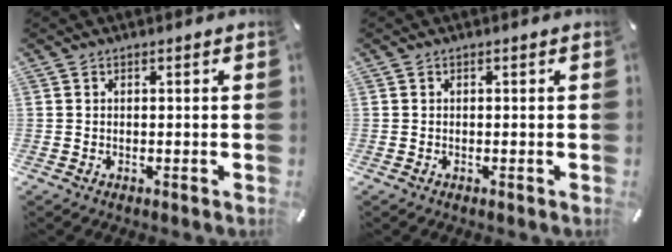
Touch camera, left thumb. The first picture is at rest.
{"total": 0.0}